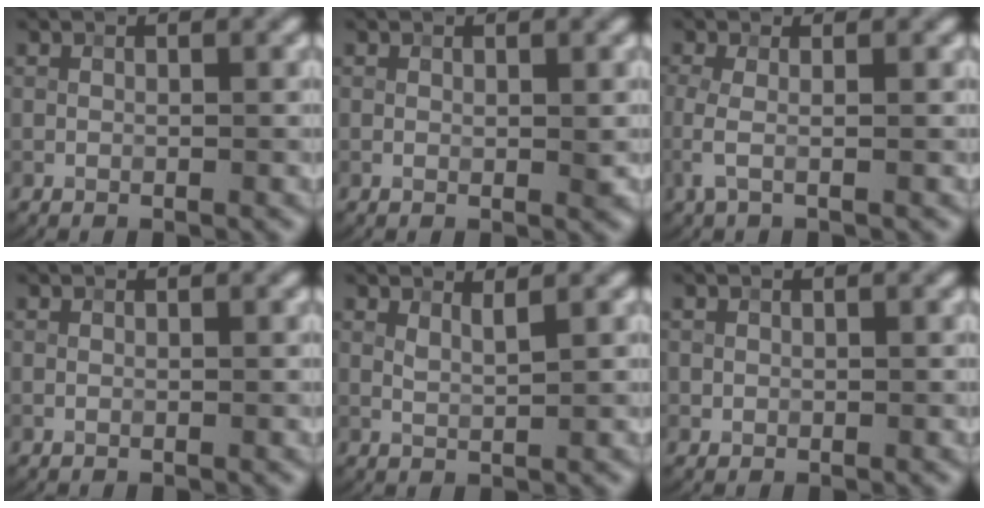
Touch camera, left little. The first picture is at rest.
{"total": 0.5, "force": [0.1, 0.2, 0.5], "torque": [-0.003, -0.002, 0.001]}
{"total": 2.0, "force": [-0.2, 0.6, 1.9], "torque": [-0.043, -0.004, -0.008]}
{"total": 0.0}
{"total": 1.3, "force": [0.9, 0.3, 0.9], "torque": [-0.022, -0.002, 0.015]}
{"total": 0.6, "force": [0.0, 0.6, 0.0], "torque": [0.009, -0.004, 0.001]}